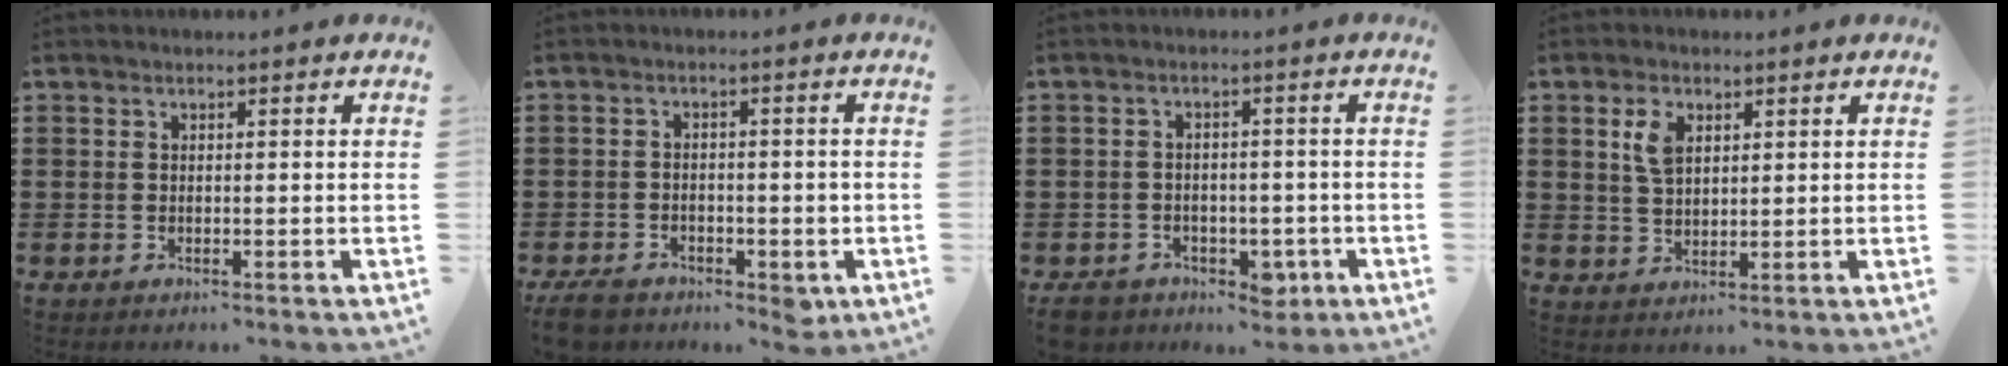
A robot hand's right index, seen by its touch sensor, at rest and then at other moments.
{"total": 3.6, "force": [-2.2, 1.9, 2.2], "torque": [-0.039, 0.008, -0.040]}
{"total": 5.1, "force": [-3.3, 3.1, 2.3], "torque": [-0.045, 0.013, -0.062]}
{"total": 4.2, "force": [1.8, 2.3, 2.9], "torque": [-0.067, 0.009, 0.032]}